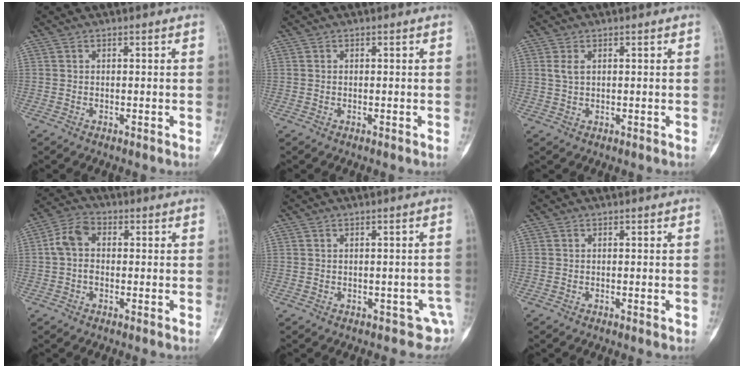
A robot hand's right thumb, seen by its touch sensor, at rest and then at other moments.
{"total": 0.0}
{"total": 1.9, "force": [0.6, 1.0, 1.4], "torque": [-0.035, 0.006, 0.018]}
{"total": 5.8, "force": [0.2, 4.2, 4.1], "torque": [-0.076, 0.022, -0.008]}
{"total": 3.6, "force": [-1.1, 2.4, 2.3], "torque": [0.000, 0.010, -0.010]}
{"total": 0.7, "force": [-0.2, 0.2, 0.6], "torque": [-0.006, -0.001, -0.003]}